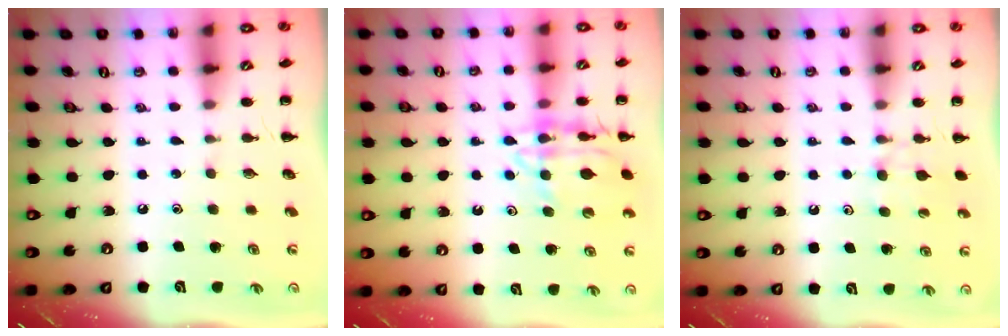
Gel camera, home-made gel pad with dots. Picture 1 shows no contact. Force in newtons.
{"total": 13.1, "press": 13.0, "slide": 2.2}
{"total": 7.0, "press": 6.7, "slide": 1.8}